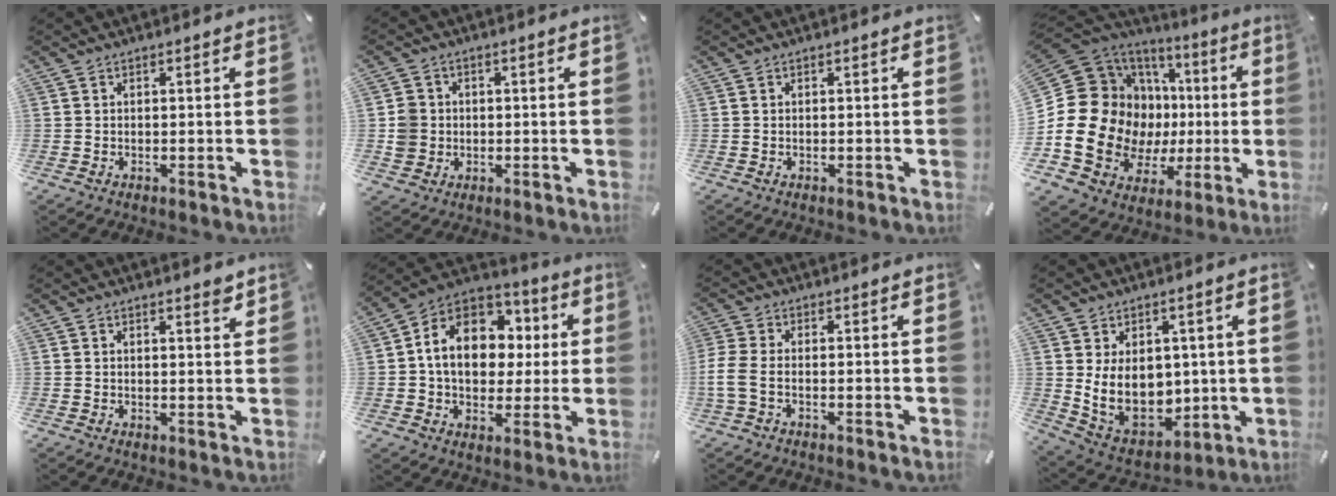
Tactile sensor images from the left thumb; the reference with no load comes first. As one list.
[{"total": 5.4, "force": [-0.1, 5.3, 1.1], "torque": [-0.028, 0.007, 0.001]}, {"total": 0.0}, {"total": 24.3, "force": [-0.7, 18.8, 15.4], "torque": [-0.322, -0.027, 0.025]}, {"total": 1.7, "force": [1.5, 0.5, 0.7], "torque": [0.001, -0.011, 0.024]}, {"total": 14.3, "force": [1.5, 11.7, 8.1], "torque": [-0.151, 0.002, 0.033]}, {"total": 4.7, "force": [-1.6, 2.1, 3.9], "torque": [-0.098, -0.007, -0.033]}, {"total": 13.2, "force": [1.8, 10.3, 8.1], "torque": [-0.155, -0.031, 0.040]}]